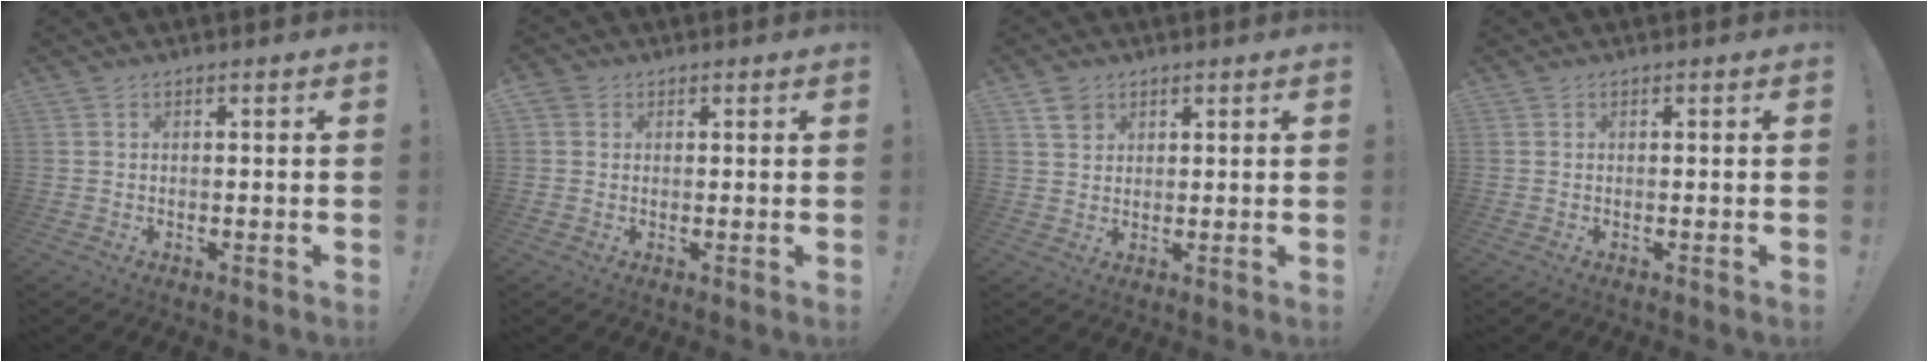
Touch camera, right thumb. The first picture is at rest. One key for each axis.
{"total": 2.4, "fx": 1.1, "fy": 1.9, "fz": 0.8, "tx": -0.012, "ty": -0.001, "tz": 0.020}
{"total": 4.5, "fx": 2.8, "fy": 3.2, "fz": 1.4, "tx": -0.016, "ty": -0.012, "tz": 0.053}
{"total": 0.0}